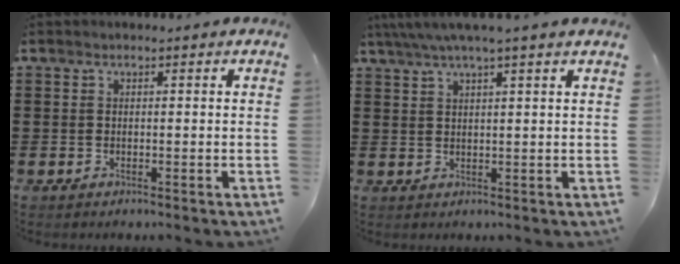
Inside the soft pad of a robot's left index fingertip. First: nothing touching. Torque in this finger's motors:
{"motor_torque": [2.14, 0.00, 0.55, 0.21]}